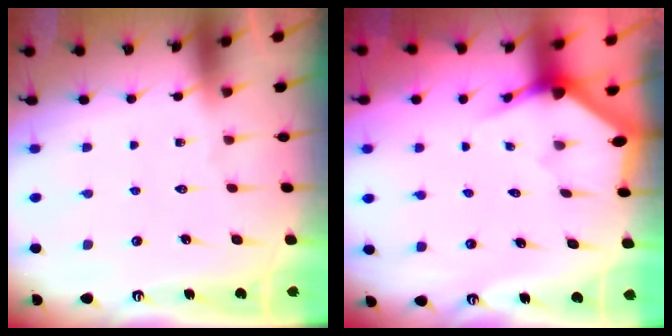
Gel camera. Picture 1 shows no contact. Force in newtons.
{"total": 3.0, "press": 3.0, "slide": 0.1}